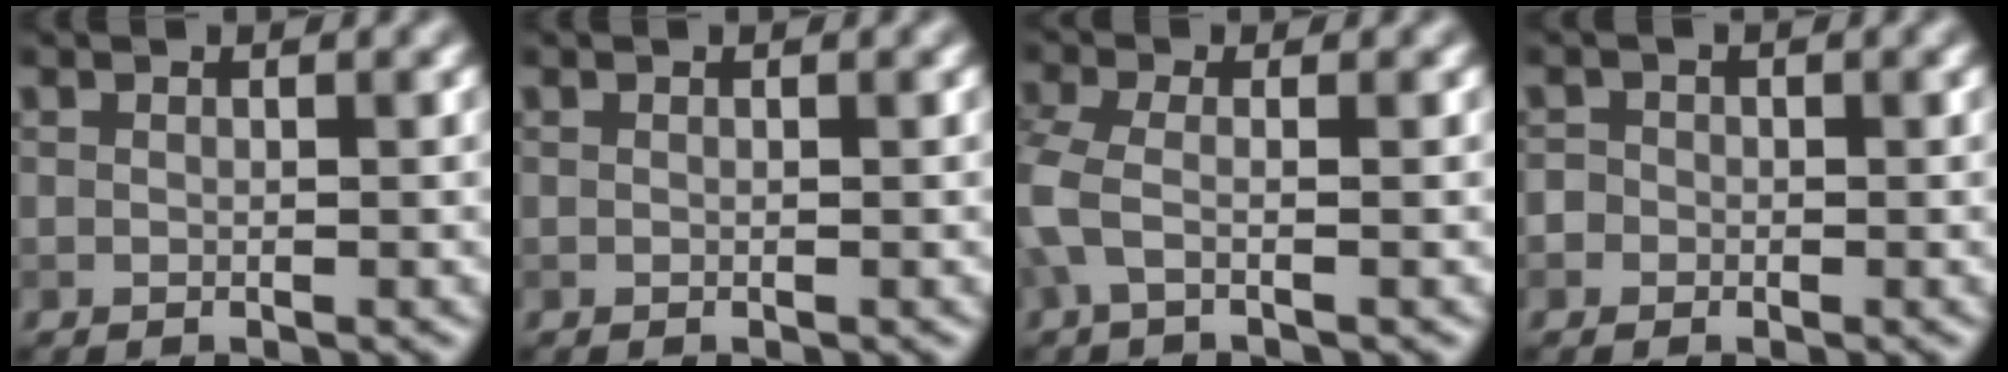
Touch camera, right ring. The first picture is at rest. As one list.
[{"total": 0.0}, {"total": 2.3, "force": [-0.5, 0.7, 2.2], "torque": [-0.056, -0.004, -0.022]}, {"total": 1.4, "force": [-0.2, 1.4, 0.4], "torque": [0.004, 0.006, -0.015]}]